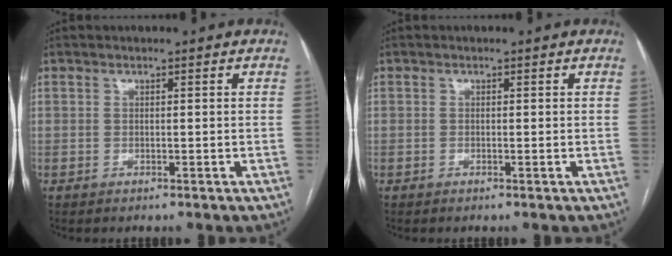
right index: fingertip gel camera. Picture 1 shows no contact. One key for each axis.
{"total": 0.0}